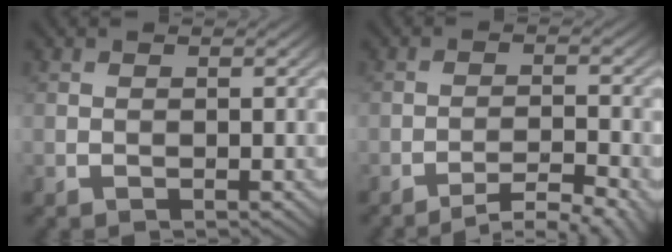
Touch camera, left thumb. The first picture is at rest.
{"total": 4.4, "force": [-3.6, 0.1, 2.6], "torque": [-0.040, 0.008, -0.052]}